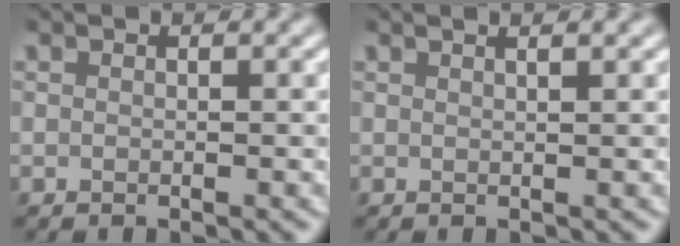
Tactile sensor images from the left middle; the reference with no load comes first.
{"total": 2.3, "force": [1.4, 1.1, 1.5], "torque": [0.003, 0.005, -0.012]}